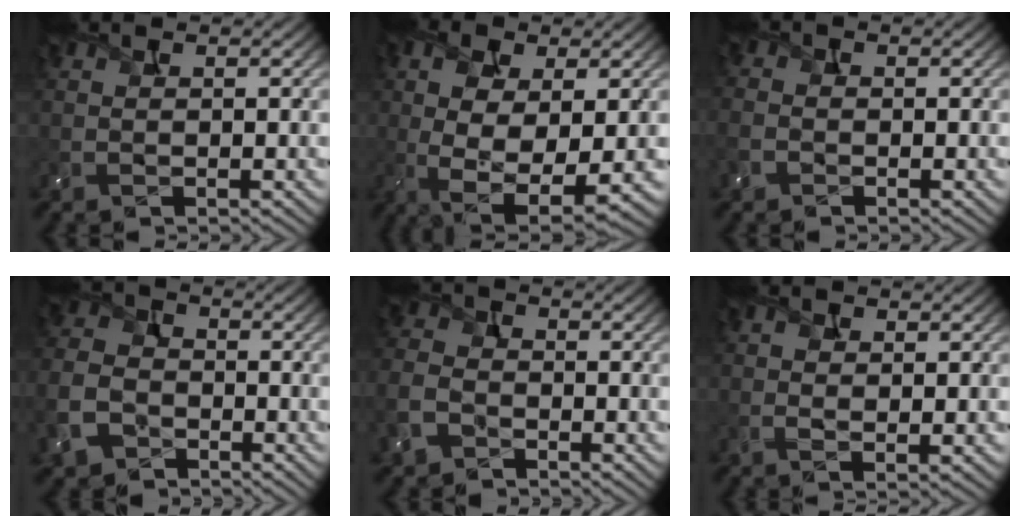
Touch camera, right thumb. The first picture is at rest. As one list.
[{"total": 10.0, "force": [-1.0, 4.6, 8.8], "torque": [-0.188, -0.010, -0.010]}, {"total": 2.4, "force": [-1.1, 1.7, 1.2], "torque": [-0.037, -0.001, -0.034]}, {"total": 7.8, "force": [-4.0, 5.6, 3.6], "torque": [-0.112, -0.020, -0.090]}, {"total": 5.6, "force": [-3.0, 3.9, 2.6], "torque": [-0.082, -0.007, -0.074]}, {"total": 2.0, "force": [0.7, 1.0, 1.6], "torque": [-0.036, 0.002, 0.012]}]